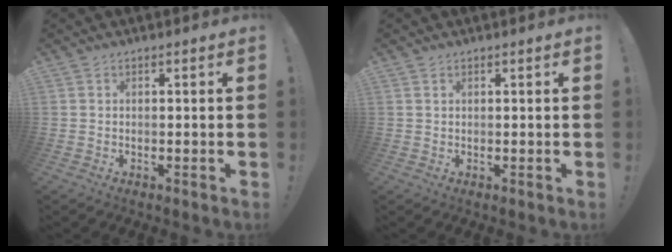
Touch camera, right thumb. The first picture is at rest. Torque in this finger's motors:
{"motor_torque": [0.13, 0.01, -0.15, 0.08, 0.06]}